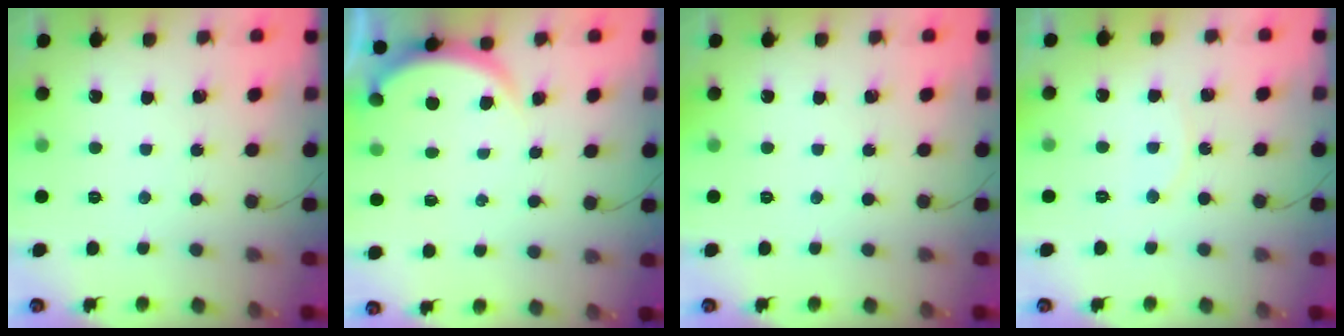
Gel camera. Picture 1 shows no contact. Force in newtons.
{"total": 2.9, "press": 2.8, "slide": 0.5}
{"total": 0.0}
{"total": 3.8, "press": 3.8, "slide": 0.4}